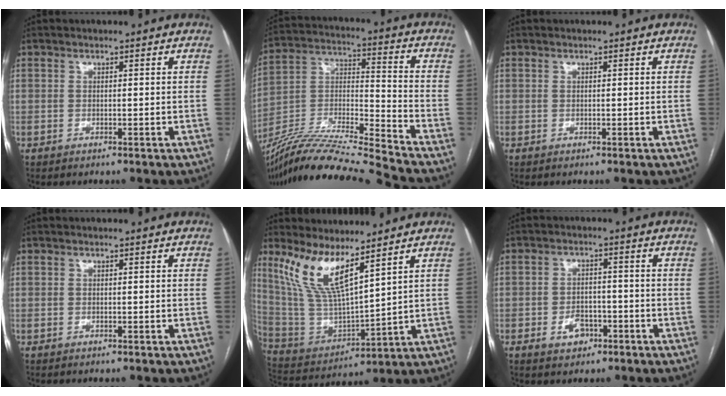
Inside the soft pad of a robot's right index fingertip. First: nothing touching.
{"total": 19.8, "force": [-18.0, -1.9, 7.9], "torque": [-0.167, 0.000, -0.327]}
{"total": 0.0}
{"total": 0.0}
{"total": 11.8, "force": [7.9, 2.1, 8.5], "torque": [-0.187, -0.008, 0.170]}
{"total": 4.6, "force": [-2.1, 3.2, 2.6], "torque": [-0.044, 0.006, -0.029]}